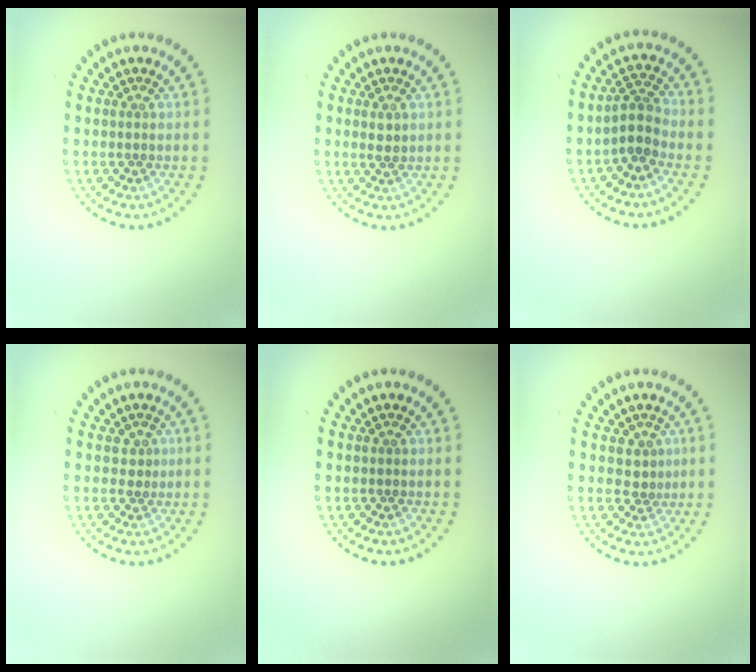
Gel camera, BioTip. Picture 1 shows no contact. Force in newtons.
{"total": 1.2, "press": 1.1, "slide": 0.5}
{"total": 2.5, "press": 2.0, "slide": 1.5}
{"total": 1.0, "press": 0.8, "slide": 0.5}
{"total": 0.0}
{"total": 1.5, "press": 1.2, "slide": 0.9}